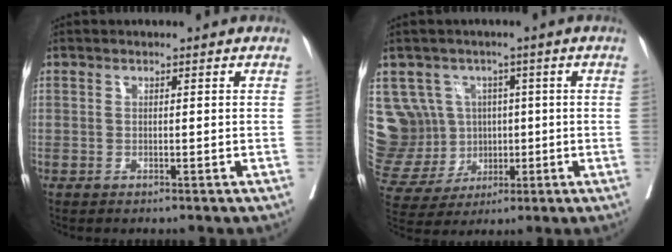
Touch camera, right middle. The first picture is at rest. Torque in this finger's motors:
{"motor_torque": [-0.13, -0.01, -0.09, -0.04]}